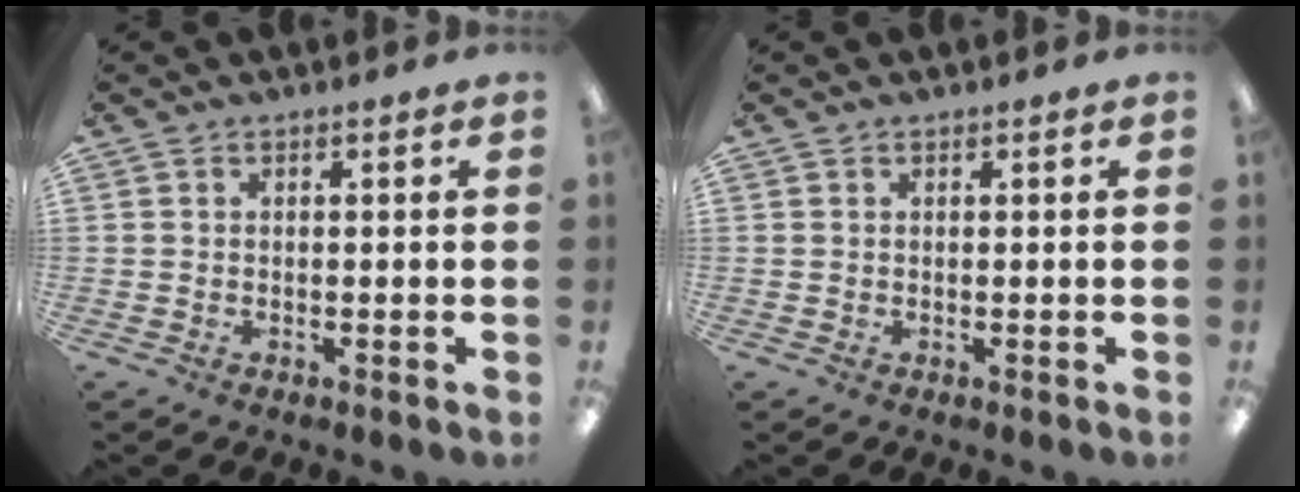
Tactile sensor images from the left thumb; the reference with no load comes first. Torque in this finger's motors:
{"motor_torque": [0.01, 0.00, 0.00, -0.05, 0.00]}